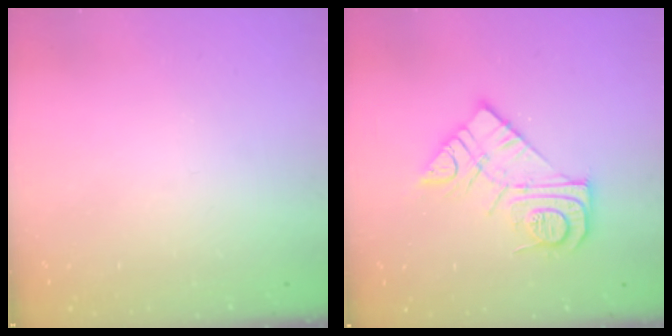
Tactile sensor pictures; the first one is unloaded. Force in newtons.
{"total": 13.4, "press": 13.4, "slide": 1.1}